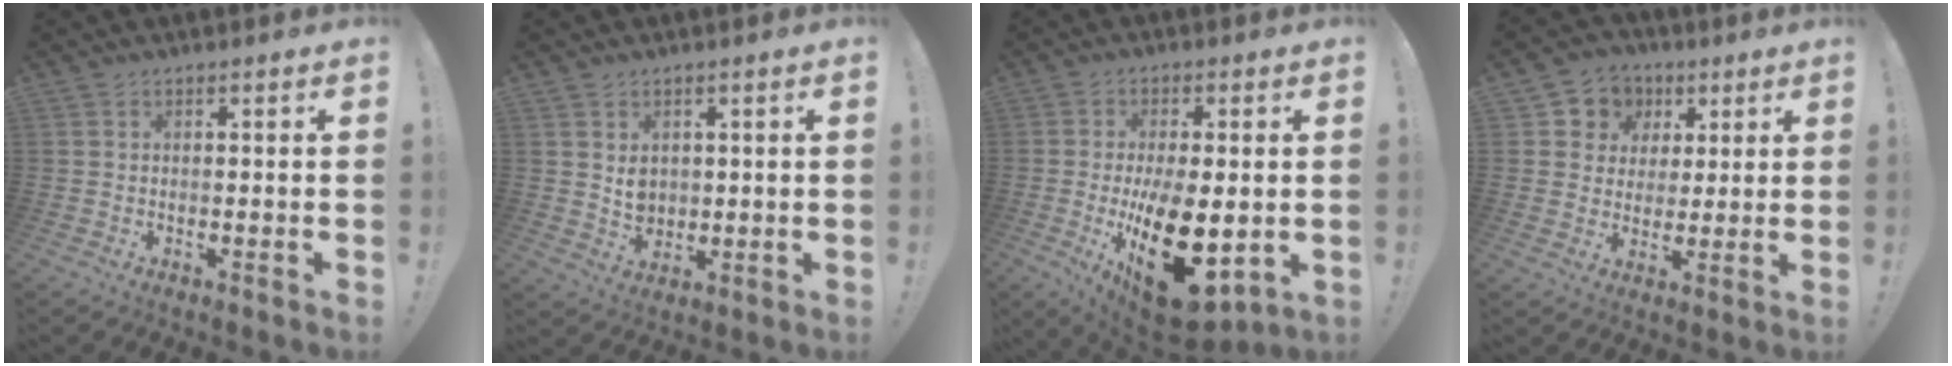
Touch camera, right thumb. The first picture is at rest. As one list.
[{"total": 5.1, "force": [1.8, 4.5, 1.5], "torque": [-0.012, -0.013, 0.036]}, {"total": 21.8, "force": [-4.1, 10.8, 18.5], "torque": [-0.303, -0.002, -0.043]}, {"total": 7.7, "force": [1.9, 7.4, 1.5], "torque": [-0.022, -0.010, 0.042]}]